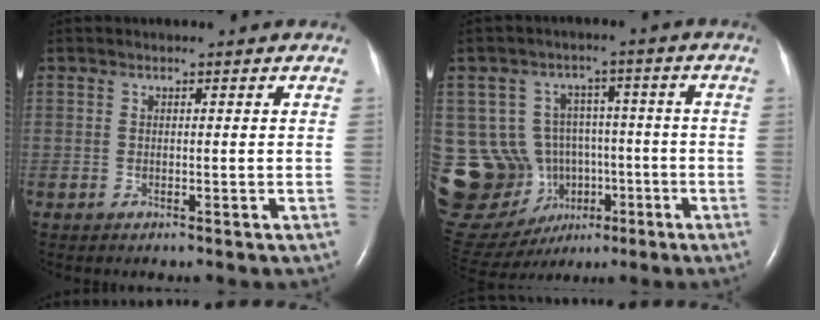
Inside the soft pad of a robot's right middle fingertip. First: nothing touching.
{"total": 20.7, "force": [-4.9, 18.0, 9.0], "torque": [-0.225, 0.063, -0.054]}